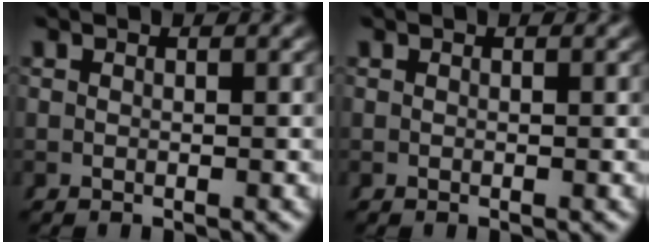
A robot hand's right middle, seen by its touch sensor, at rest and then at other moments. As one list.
[{"total": 0.0}]